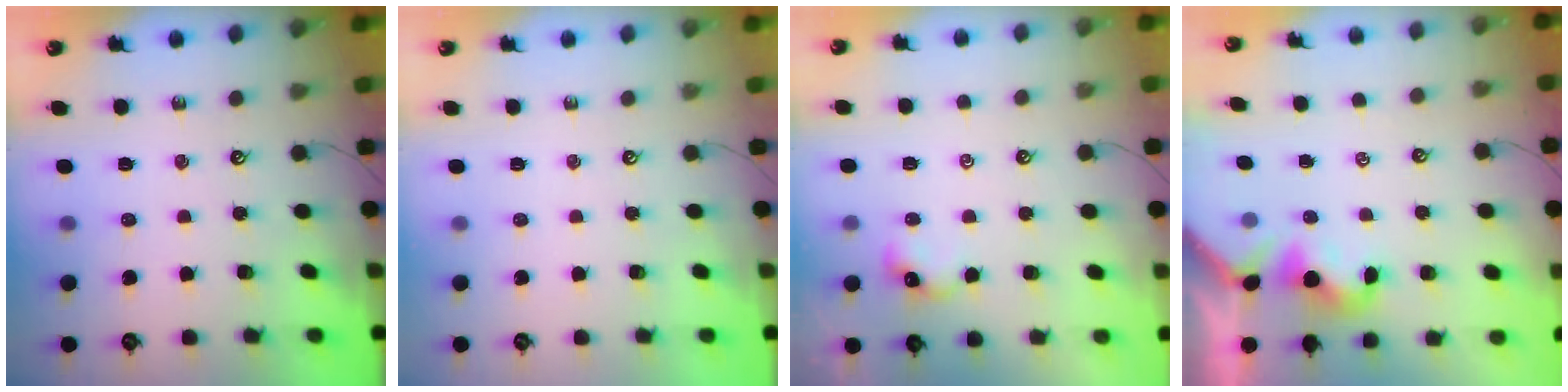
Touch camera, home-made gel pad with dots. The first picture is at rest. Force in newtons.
{"total": 0.0}
{"total": 0.0}
{"total": 0.7, "press": 0.1, "slide": 0.7}